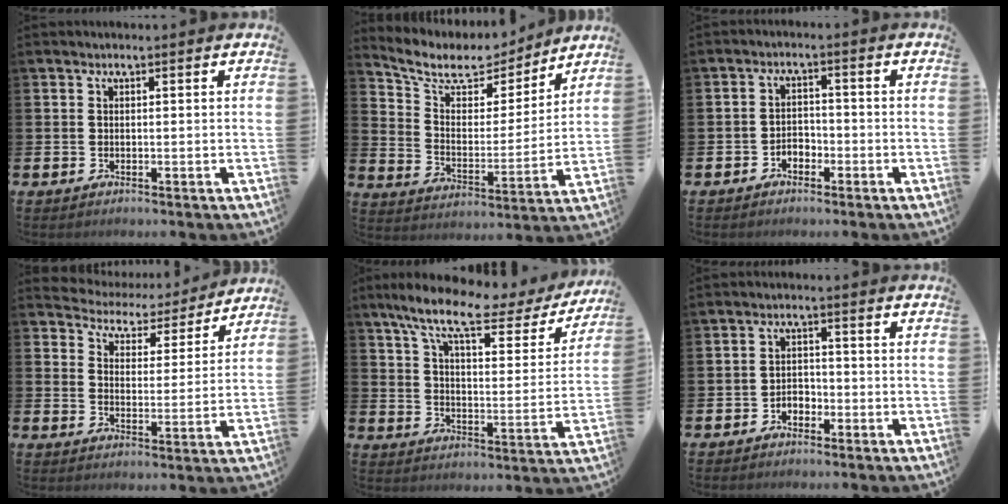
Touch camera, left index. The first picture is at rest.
{"total": 7.8, "force": [6.8, 3.4, 1.9], "torque": [-0.077, -0.050, 0.117]}
{"total": 2.1, "force": [-1.7, 1.3, 0.5], "torque": [-0.021, 0.009, -0.036]}
{"total": 4.4, "force": [4.2, 1.5, -0.1], "torque": [-0.023, -0.043, 0.066]}
{"total": 10.6, "force": [8.5, 2.6, 5.7], "torque": [-0.132, -0.048, 0.138]}
{"total": 2.1, "force": [-1.6, 1.2, 0.4], "torque": [-0.019, 0.009, -0.034]}